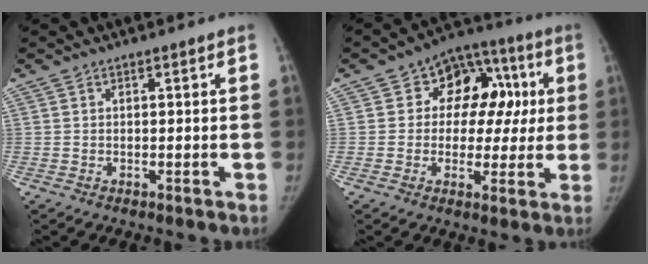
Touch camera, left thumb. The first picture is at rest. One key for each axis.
{"total": 14.1, "fx": 2.3, "fy": 10.8, "fz": 8.8, "tx": -0.047, "ty": 0.033, "tz": 0.025}